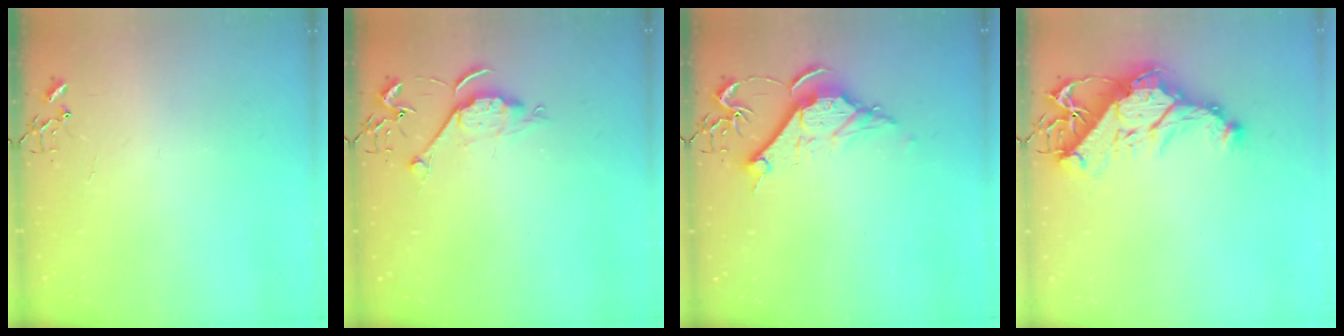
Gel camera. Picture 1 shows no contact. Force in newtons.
{"total": 6.2, "press": 6.2, "slide": 0.5}
{"total": 10.7, "press": 10.7, "slide": 0.7}
{"total": 15.6, "press": 15.4, "slide": 2.1}